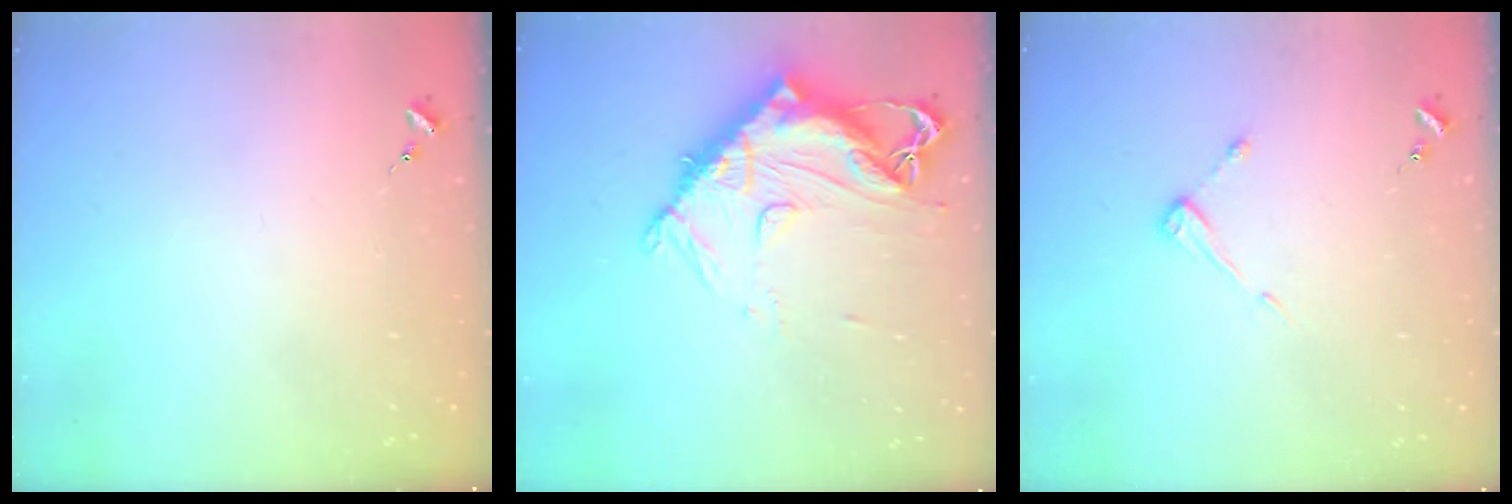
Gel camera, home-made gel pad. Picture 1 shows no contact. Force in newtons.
{"total": 14.6, "press": 14.5, "slide": 1.5}
{"total": 4.7, "press": 4.7, "slide": 0.4}